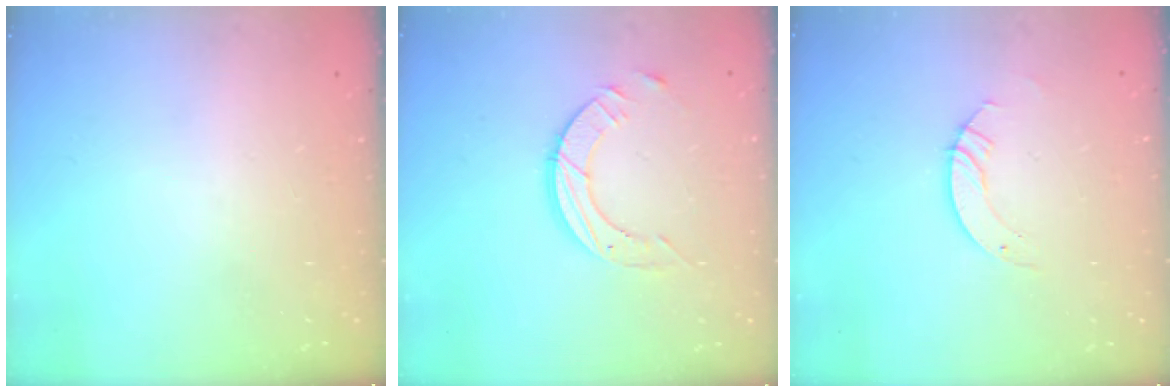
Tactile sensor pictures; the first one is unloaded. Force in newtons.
{"total": 9.0, "press": 9.0, "slide": 0.8}
{"total": 3.5, "press": 3.5, "slide": 0.2}